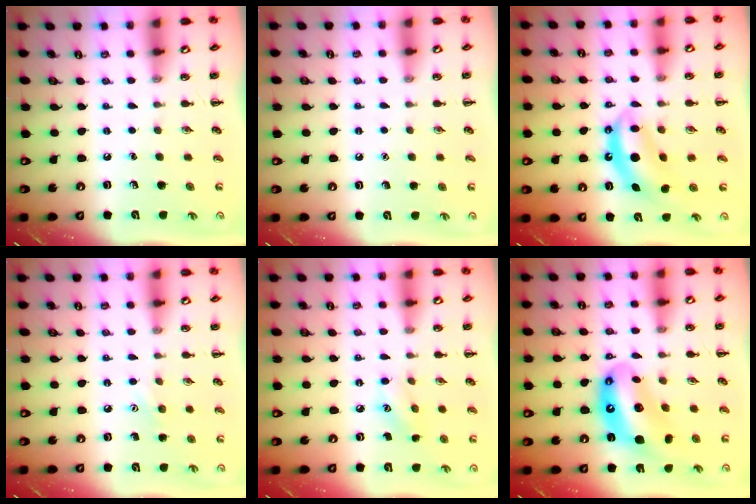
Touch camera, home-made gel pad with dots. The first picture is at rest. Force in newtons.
{"total": 1.4, "press": 1.4, "slide": 0.1}
{"total": 8.9, "press": 8.8, "slide": 1.4}
{"total": 5.8, "press": 5.6, "slide": 1.5}
{"total": 6.2, "press": 6.1, "slide": 1.1}
{"total": 13.6, "press": 13.1, "slide": 3.7}